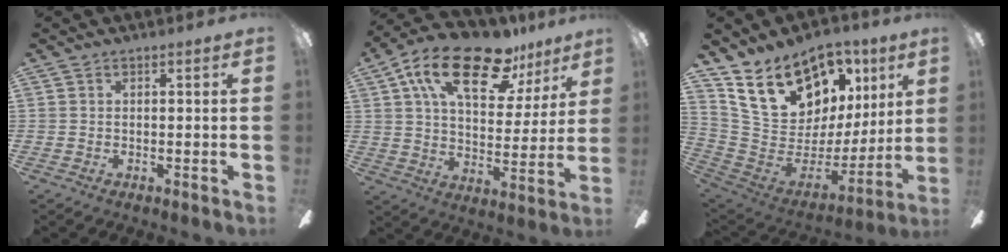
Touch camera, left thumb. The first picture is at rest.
{"total": 21.4, "force": [13.4, 9.3, 13.9], "torque": [-0.235, -0.061, 0.227]}
{"total": 20.4, "force": [14.1, 12.0, 8.6], "torque": [-0.154, -0.084, 0.272]}